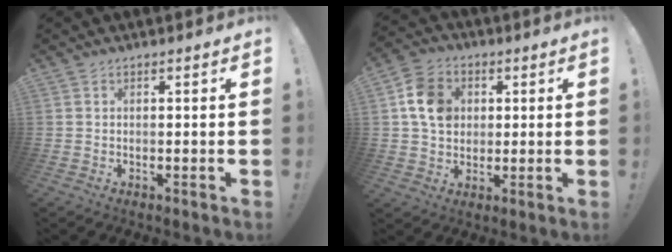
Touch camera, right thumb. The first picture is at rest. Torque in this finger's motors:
{"motor_torque": [1.10, 1.16, 0.95, -0.39, 0.06]}